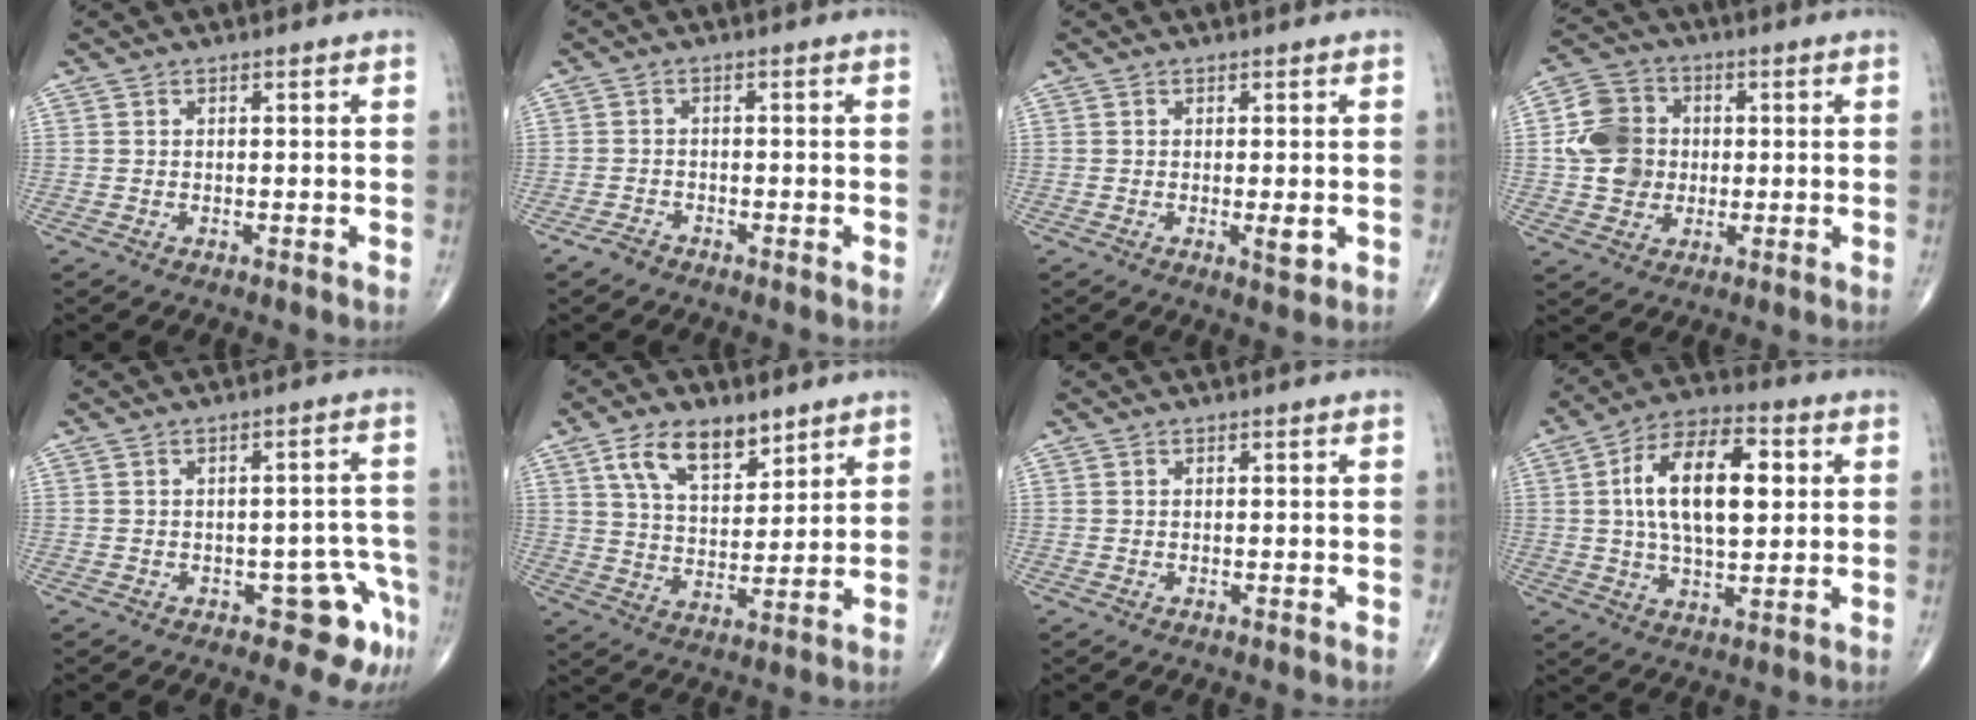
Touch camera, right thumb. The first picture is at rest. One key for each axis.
{"total": 1.7, "fx": -1.5, "fy": 0.8, "fz": 0.4, "tx": -0.009, "ty": 0.001, "tz": -0.030}
{"total": 2.5, "fx": -0.3, "fy": 0.7, "fz": 2.4, "tx": -0.036, "ty": -0.007, "tz": -0.002}
{"total": 10.4, "fx": 0.3, "fy": 9.0, "fz": 5.1, "tx": -0.076, "ty": 0.013, "tz": -0.001}
{"total": 6.8, "fx": -3.5, "fy": 3.7, "fz": 4.5, "tx": -0.017, "ty": 0.029, "tz": -0.038}
{"total": 11.1, "fx": 6.6, "fy": 5.6, "fz": 7.0, "tx": -0.102, "ty": -0.034, "tz": 0.126}
{"total": 0.0}
{"total": 16.6, "fx": 2.8, "fy": 8.2, "fz": 14.1, "tx": -0.230, "ty": 0.010, "tz": 0.045}